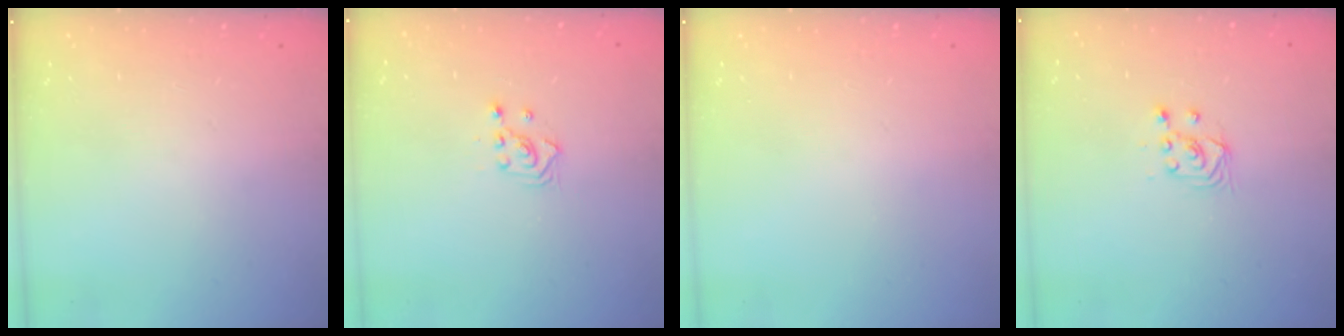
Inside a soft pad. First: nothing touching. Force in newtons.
{"total": 2.3, "press": 2.3, "slide": 0.3}
{"total": 0.0}
{"total": 2.9, "press": 2.7, "slide": 1.0}